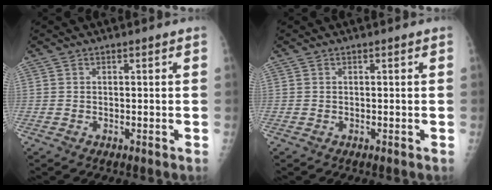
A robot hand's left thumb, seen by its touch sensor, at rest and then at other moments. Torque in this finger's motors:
{"motor_torque": [0.00, 0.00, 0.00, 0.00, 0.00]}